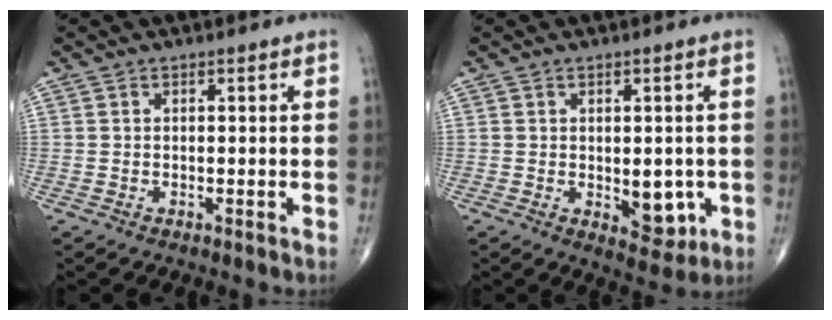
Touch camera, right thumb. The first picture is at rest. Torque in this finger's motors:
{"motor_torque": [2.54, 2.49, 0.19, -0.44, 0.02]}